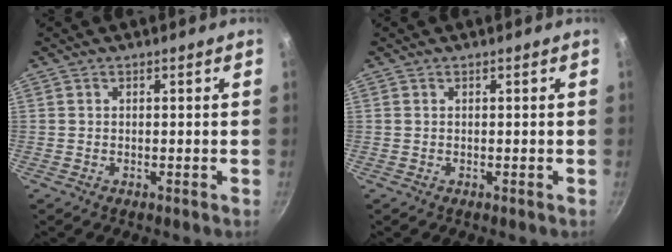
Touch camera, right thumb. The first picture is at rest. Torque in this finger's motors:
{"motor_torque": [-0.20, 0.29, 0.43, 0.03, 0.01]}